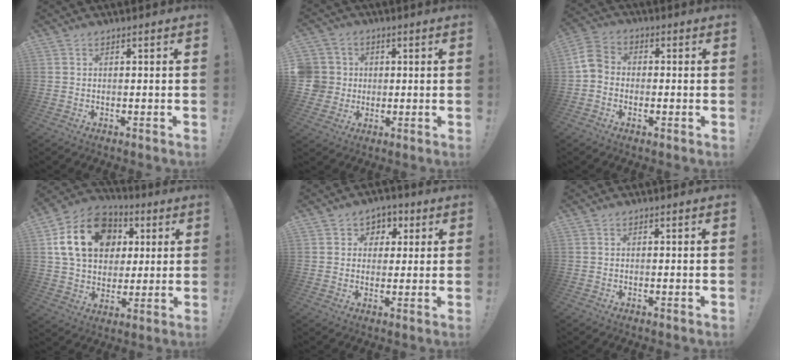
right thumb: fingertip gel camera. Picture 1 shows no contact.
{"total": 7.9, "force": [0.9, 7.6, 1.9], "torque": [-0.052, -0.002, 0.022]}
{"total": 6.8, "force": [-1.2, 5.5, 3.8], "torque": [-0.073, 0.018, -0.016]}
{"total": 20.3, "force": [6.5, 14.9, 12.2], "torque": [-0.195, -0.009, 0.127]}
{"total": 5.0, "force": [0.8, 4.8, 1.1], "torque": [-0.004, -0.002, 0.014]}
{"total": 0.0}